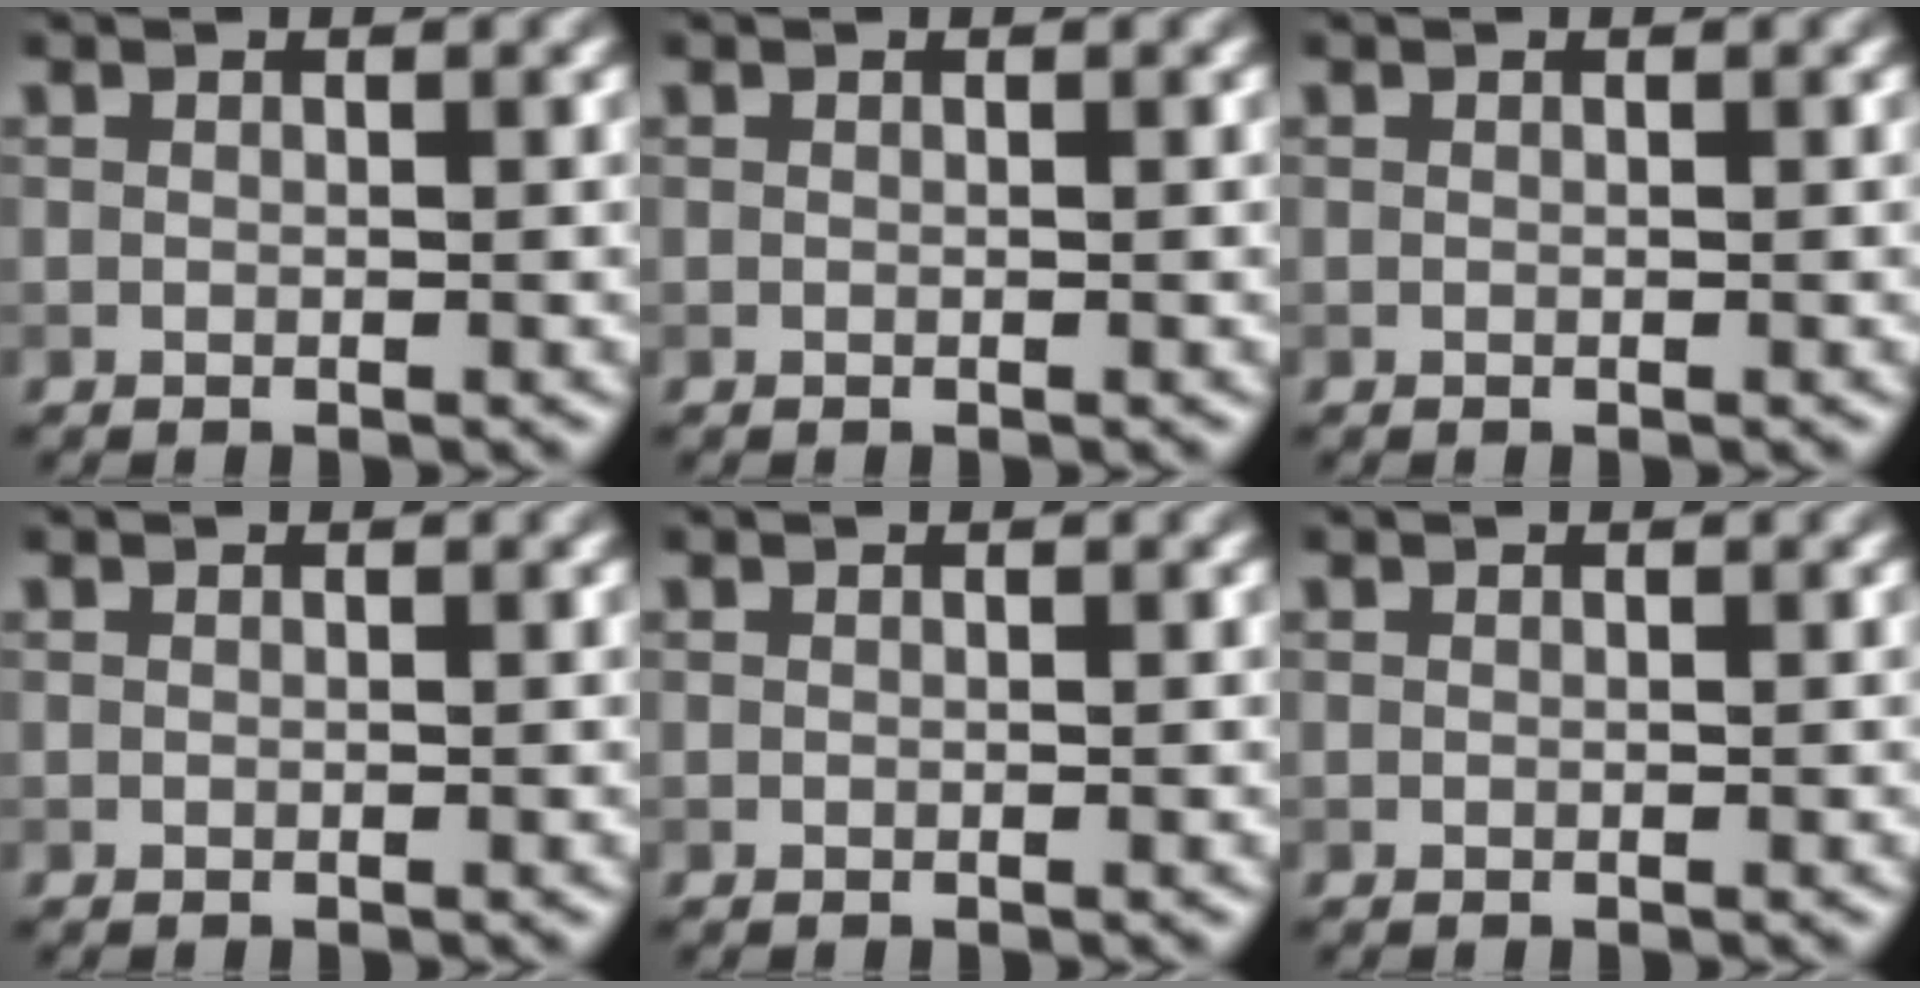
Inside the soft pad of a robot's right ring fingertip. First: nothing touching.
{"total": 0.0}
{"total": 0.0}
{"total": 0.0}
{"total": 0.0}
{"total": 0.0}